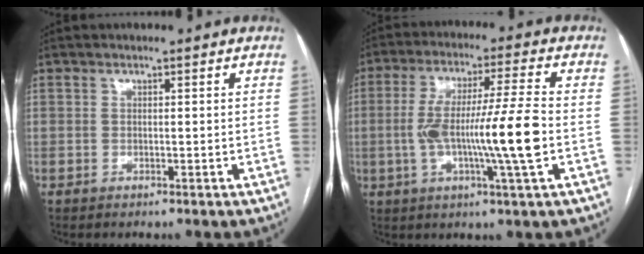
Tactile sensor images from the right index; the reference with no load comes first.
{"total": 13.5, "force": [-1.9, -0.4, 13.4], "torque": [-0.247, 0.000, -0.040]}